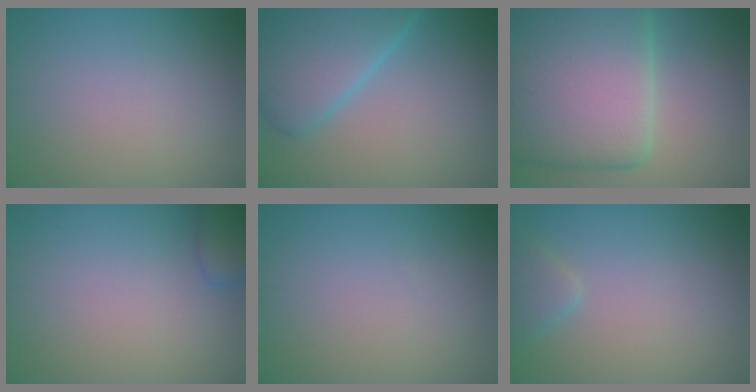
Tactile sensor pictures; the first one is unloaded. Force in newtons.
{"total": 6.9, "press": 6.9, "slide": 0.2}
{"total": 14.5, "press": 14.5, "slide": 0.5}
{"total": 2.2, "press": 2.2, "slide": 0.1}
{"total": 0.0}
{"total": 1.7, "press": 1.7, "slide": 0.1}